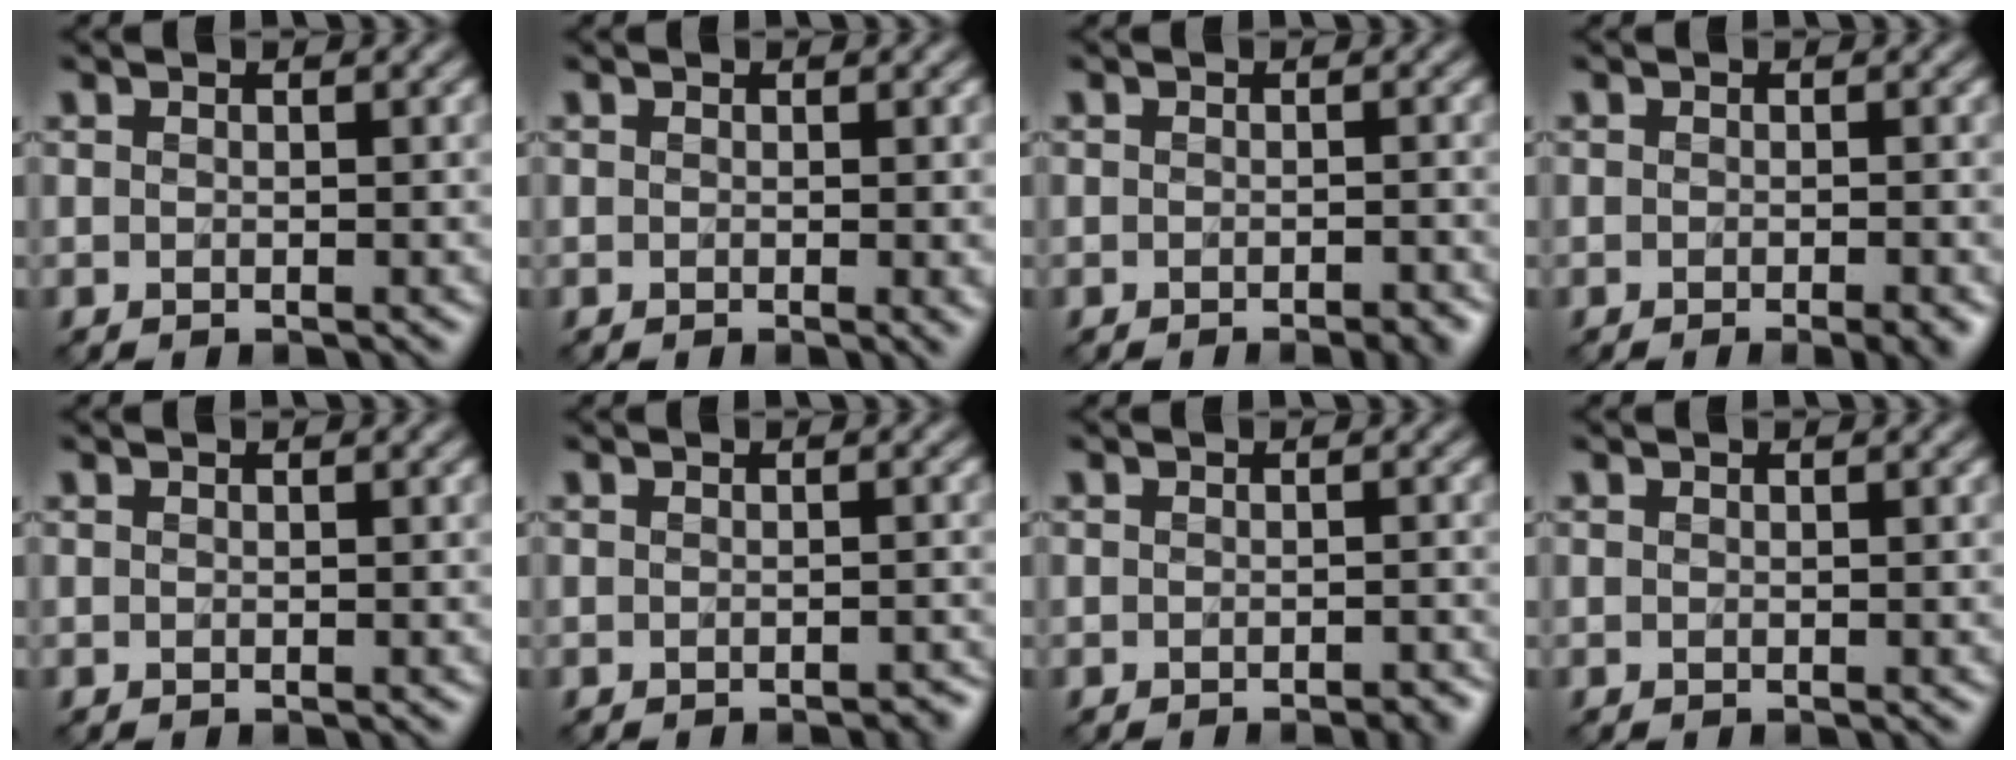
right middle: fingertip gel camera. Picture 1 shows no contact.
{"total": 0.8, "force": [0.2, 0.0, 0.8], "torque": [-0.010, -0.004, 0.001]}
{"total": 1.5, "force": [-1.0, 0.6, 0.8], "torque": [-0.008, -0.006, -0.015]}
{"total": 1.8, "force": [-1.0, 0.6, 1.4], "torque": [-0.015, -0.006, -0.013]}
{"total": 0.0}
{"total": 0.9, "force": [-0.7, 0.4, 0.2], "torque": [-0.002, -0.005, -0.012]}
{"total": 1.1, "force": [-0.9, 0.6, 0.4], "torque": [-0.005, -0.006, -0.016]}
{"total": 0.0}